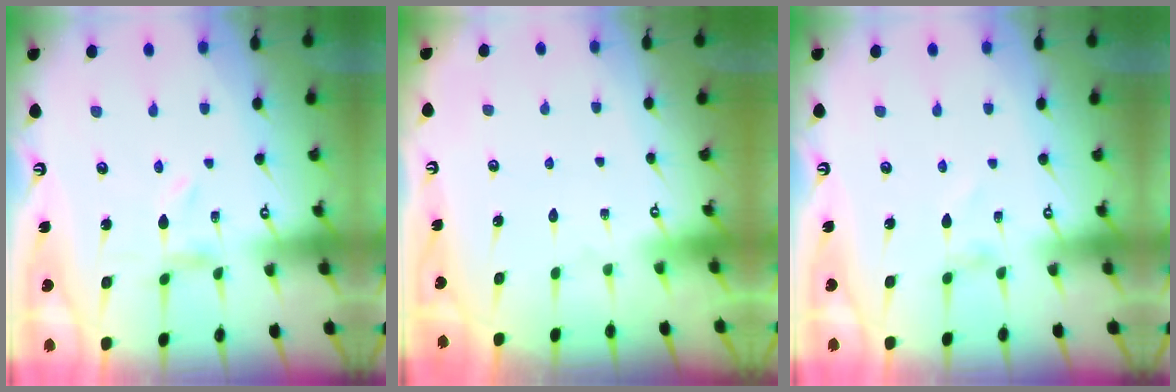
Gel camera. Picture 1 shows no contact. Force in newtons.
{"total": 1.8, "press": 1.8, "slide": 0.1}
{"total": 0.0}